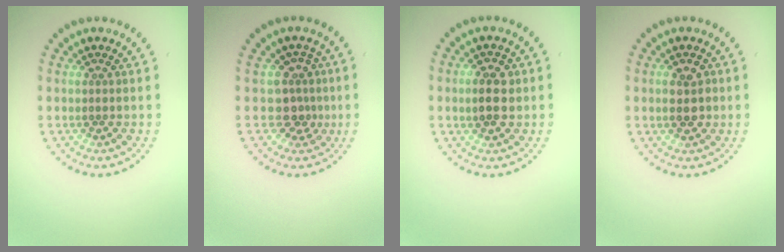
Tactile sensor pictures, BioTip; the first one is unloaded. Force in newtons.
{"total": 2.7, "press": 2.0, "slide": 1.8}
{"total": 2.9, "press": 2.9, "slide": 0.2}
{"total": 2.3, "press": 2.3, "slide": 0.2}